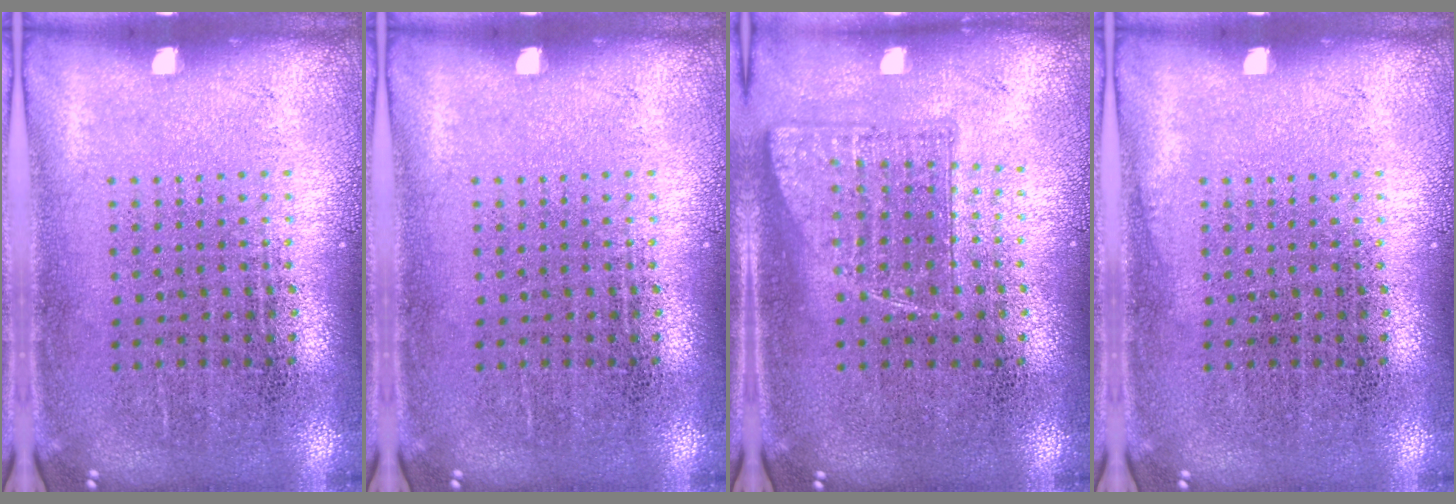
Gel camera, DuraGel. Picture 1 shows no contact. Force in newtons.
{"total": 0.0}
{"total": 0.9, "press": 0.8, "slide": 0.3}
{"total": 0.0}